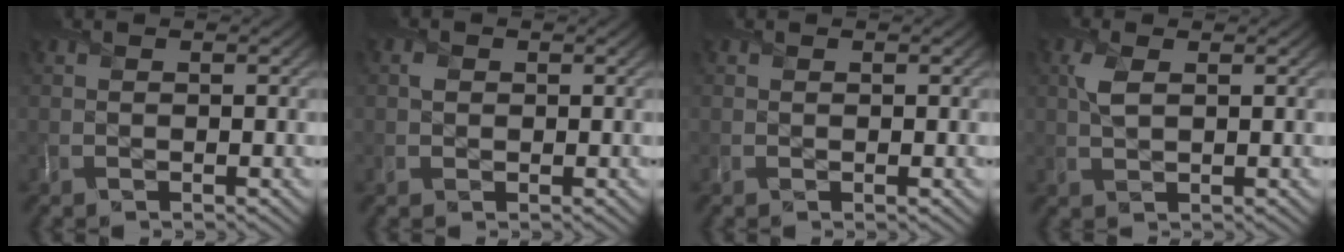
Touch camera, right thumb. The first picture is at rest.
{"total": 0.8, "force": [0.1, 0.8, 0.3], "torque": [-0.007, 0.001, -0.001]}
{"total": 0.0}
{"total": 2.4, "force": [0.8, 1.0, 2.1], "torque": [-0.057, 0.005, 0.016]}